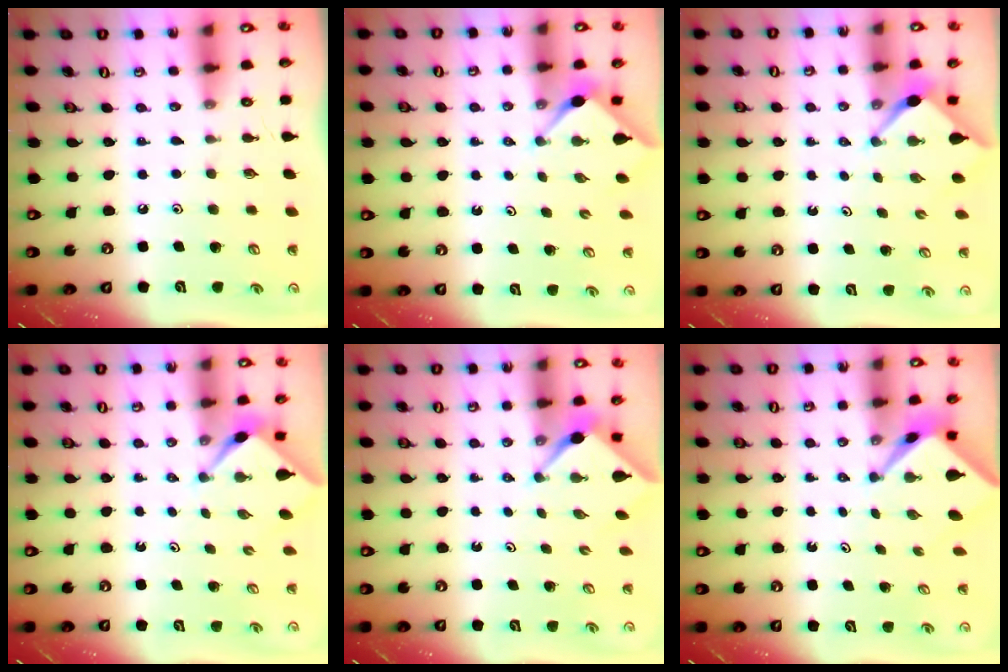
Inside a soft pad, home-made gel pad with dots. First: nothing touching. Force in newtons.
{"total": 3.0, "press": 3.0, "slide": 0.3}
{"total": 2.6, "press": 2.6, "slide": 0.3}
{"total": 2.4, "press": 2.3, "slide": 0.3}
{"total": 2.5, "press": 2.5, "slide": 0.3}
{"total": 2.4, "press": 2.4, "slide": 0.2}